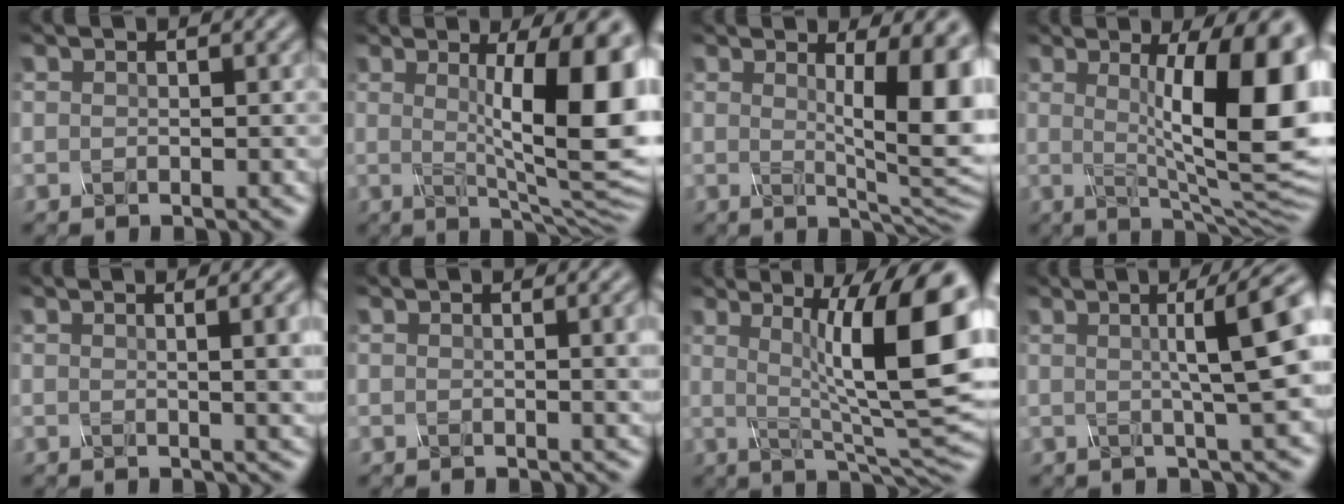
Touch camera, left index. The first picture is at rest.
{"total": 12.3, "force": [1.8, 2.9, 11.9], "torque": [-0.146, -0.010, 0.031]}
{"total": 9.8, "force": [1.7, 2.5, 9.4], "torque": [-0.111, -0.009, 0.029]}
{"total": 13.7, "force": [1.9, 3.3, 13.1], "torque": [-0.159, -0.006, 0.035]}
{"total": 6.9, "force": [1.2, 2.9, 6.1], "torque": [-0.021, 0.020, 0.007]}
{"total": 3.9, "force": [0.3, 1.5, 3.6], "torque": [-0.026, 0.010, 0.002]}
{"total": 12.2, "force": [2.0, 2.6, 11.7], "torque": [-0.156, 0.002, 0.035]}
{"total": 6.8, "force": [1.2, 1.2, 6.5], "torque": [-0.069, 0.015, 0.019]}